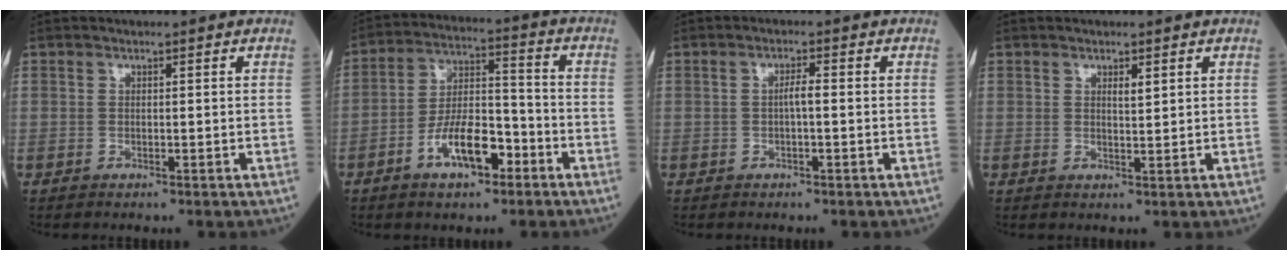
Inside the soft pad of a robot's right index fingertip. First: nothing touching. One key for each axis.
{"total": 9.9, "fx": -4.9, "fy": 3.6, "fz": 7.8, "tx": -0.151, "ty": 0.011, "tz": -0.088}
{"total": 1.8, "fx": -0.2, "fy": 0.2, "fz": 1.8, "tx": -0.032, "ty": 0.004, "tz": -0.004}
{"total": 1.4, "fx": 0.7, "fy": 0.2, "fz": 1.1, "tx": -0.020, "ty": -0.002, "tz": 0.012}